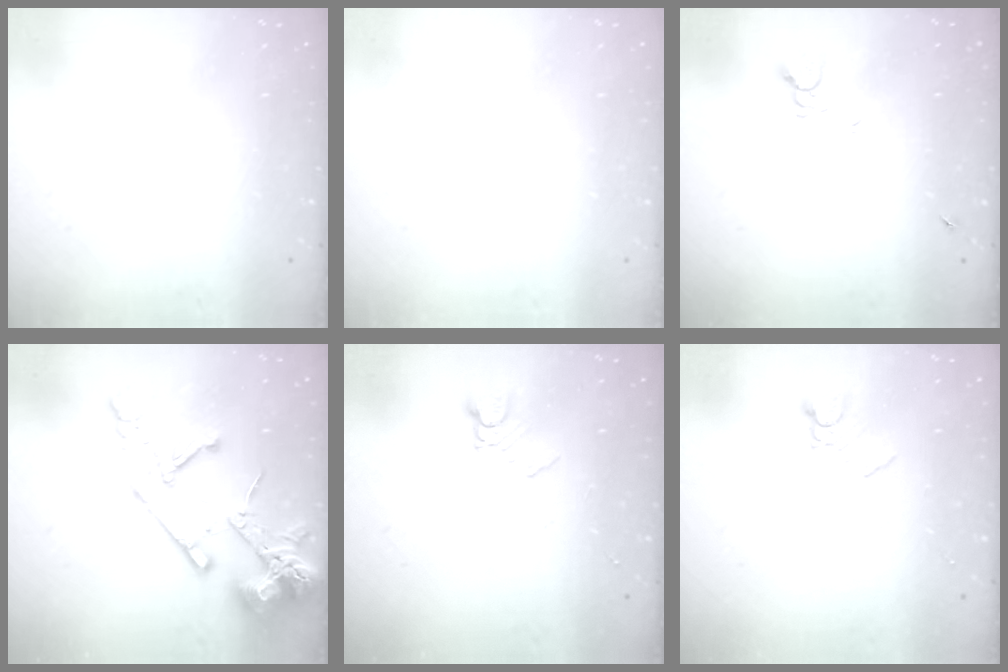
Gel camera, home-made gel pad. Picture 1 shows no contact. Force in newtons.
{"total": 0.0}
{"total": 3.4, "press": 3.4, "slide": 0.4}
{"total": 17.6, "press": 17.5, "slide": 2.1}
{"total": 3.0, "press": 3.0, "slide": 0.2}
{"total": 2.6, "press": 2.6, "slide": 0.3}